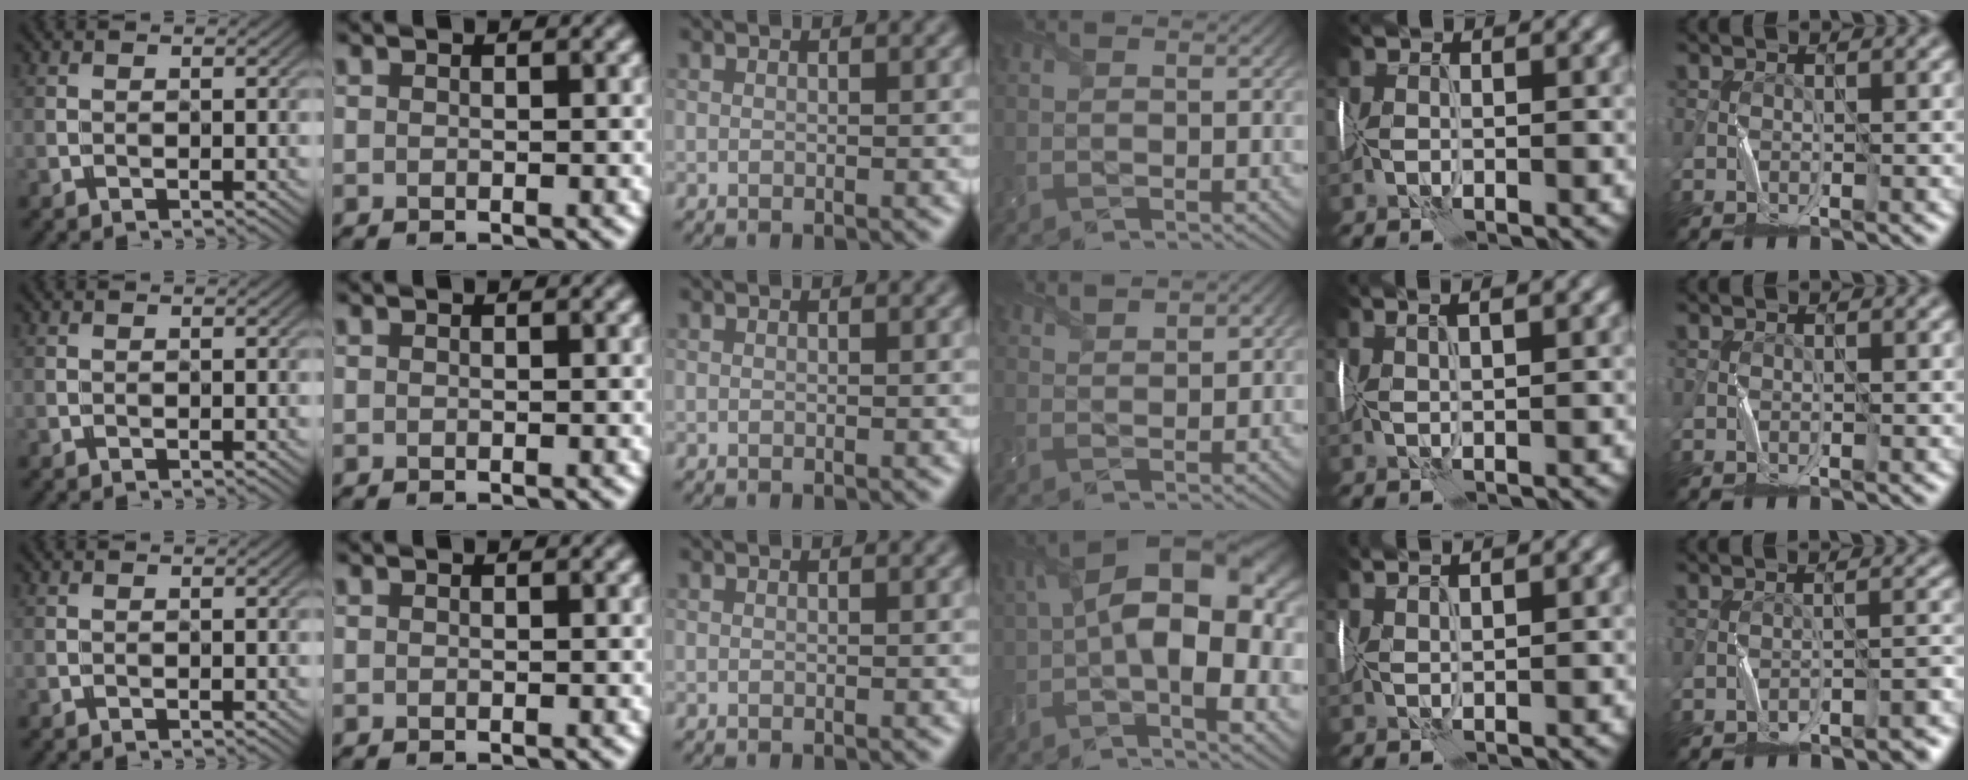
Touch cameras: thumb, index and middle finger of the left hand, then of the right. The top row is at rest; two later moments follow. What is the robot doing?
{"motion": "wrap", "object": "sponge"}